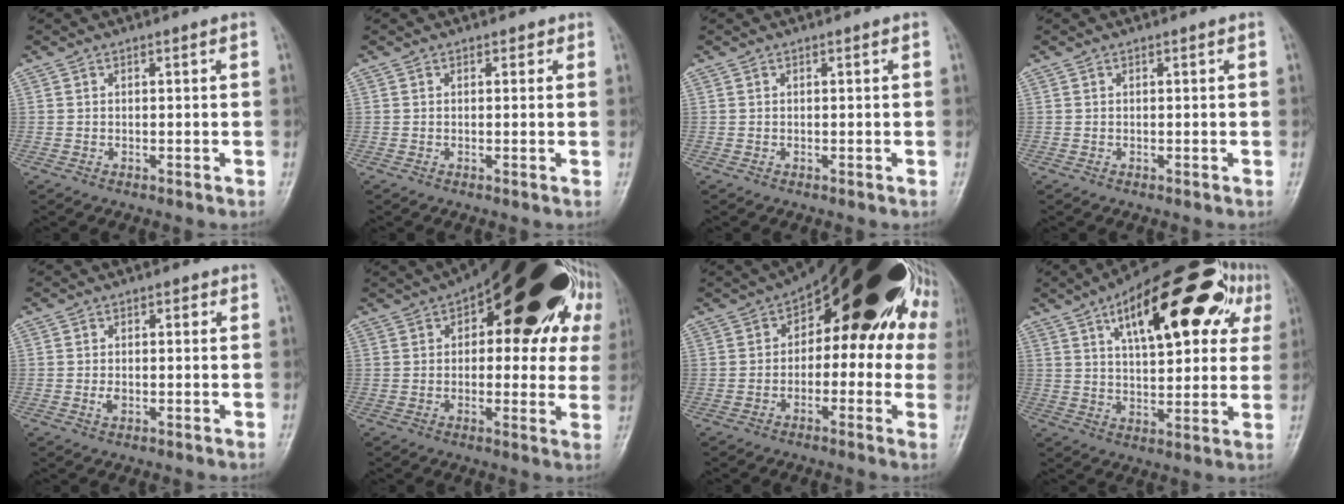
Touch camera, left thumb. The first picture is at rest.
{"total": 0.9, "force": [0.5, 0.7, 0.2], "torque": [0.007, -0.002, 0.002]}
{"total": 0.0}
{"total": 0.0}
{"total": 2.2, "force": [0.0, 1.6, 1.6], "torque": [-0.020, 0.000, -0.005]}
{"total": 27.6, "force": [10.9, 13.2, 21.6], "torque": [-0.261, 0.035, 0.148]}
{"total": 26.5, "force": [6.8, 13.9, 21.5], "torque": [-0.269, 0.056, 0.091]}
{"total": 25.4, "force": [10.8, 11.0, 20.2], "torque": [-0.260, 0.010, 0.156]}